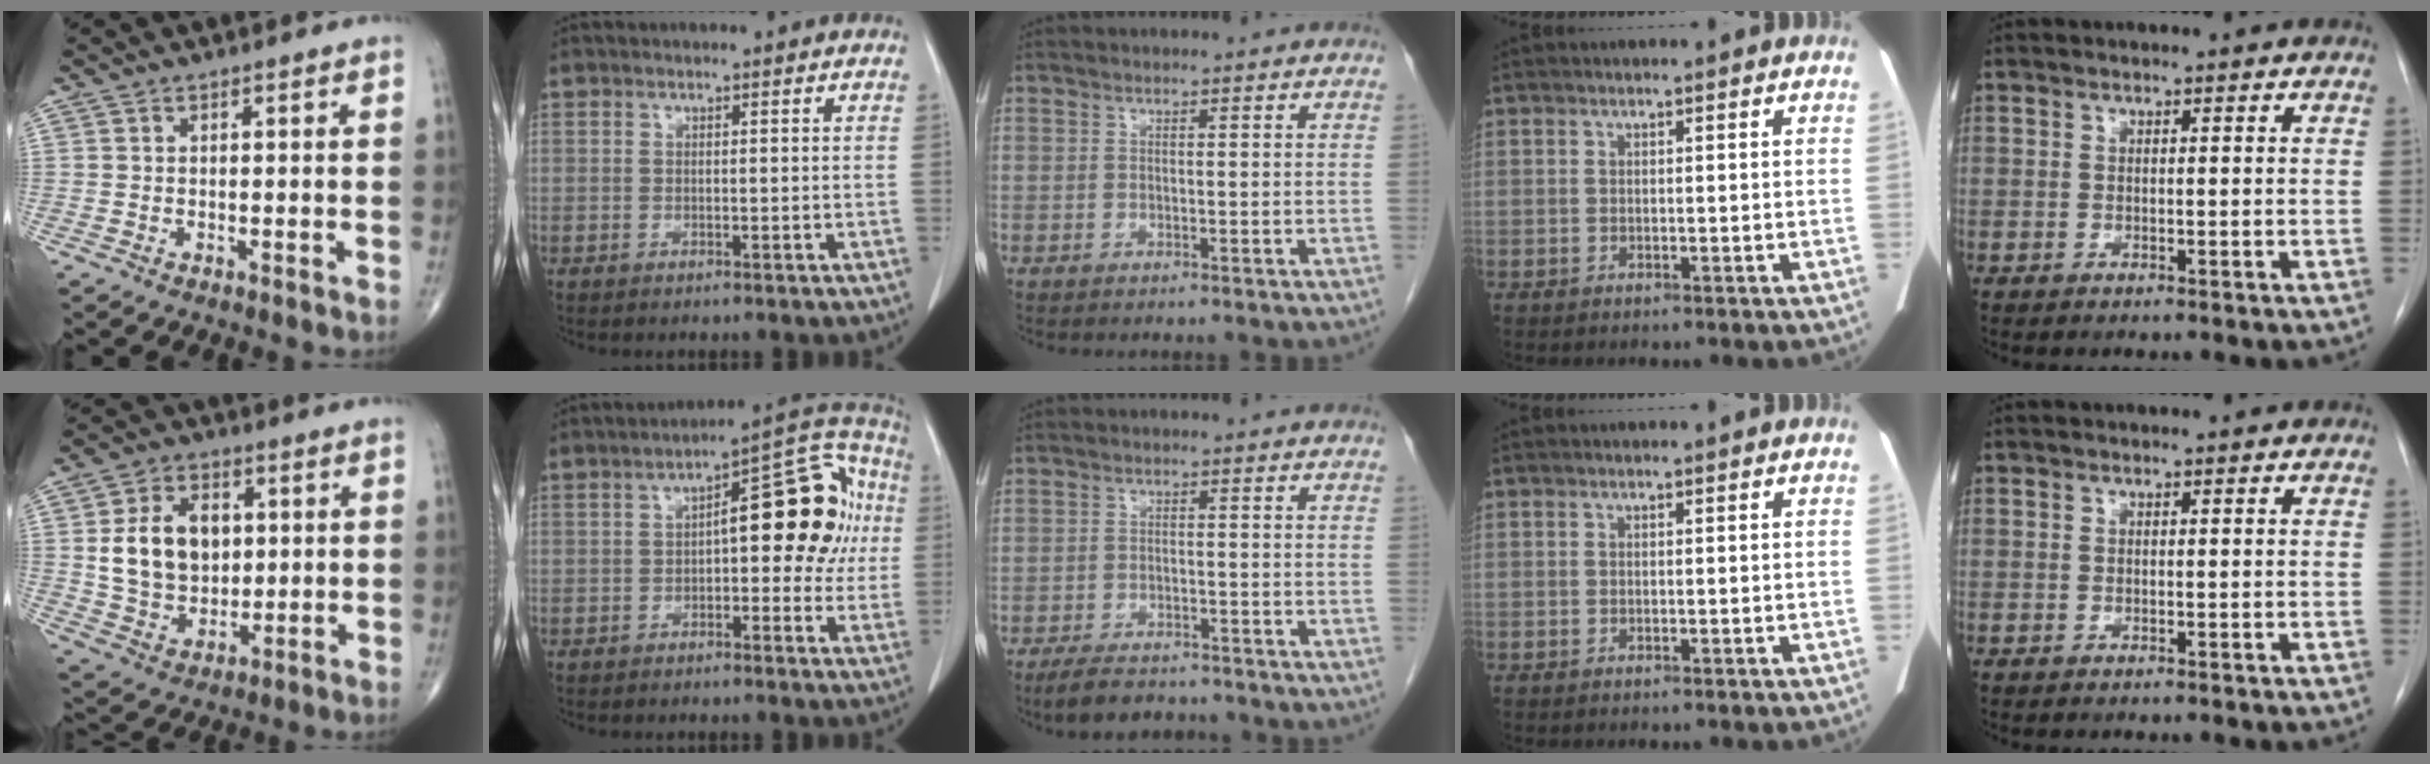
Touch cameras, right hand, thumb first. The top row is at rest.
{"thumb": {"total": 13.4, "force": [2.0, 9.8, 8.8], "torque": [-0.119, -0.005, 0.043]}, "index": {"total": 15.0, "force": [1.4, 5.9, 13.7], "torque": [-0.175, 0.055, 0.020]}, "middle": {"total": 6.3, "force": [-5.4, 2.1, 2.5], "torque": [-0.045, -0.008, -0.084]}}